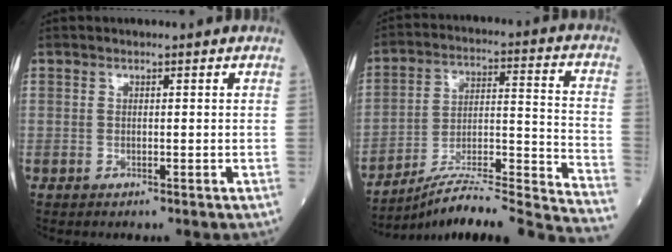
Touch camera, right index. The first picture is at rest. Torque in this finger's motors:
{"motor_torque": [-0.33, -0.34, 0.46, 0.12]}